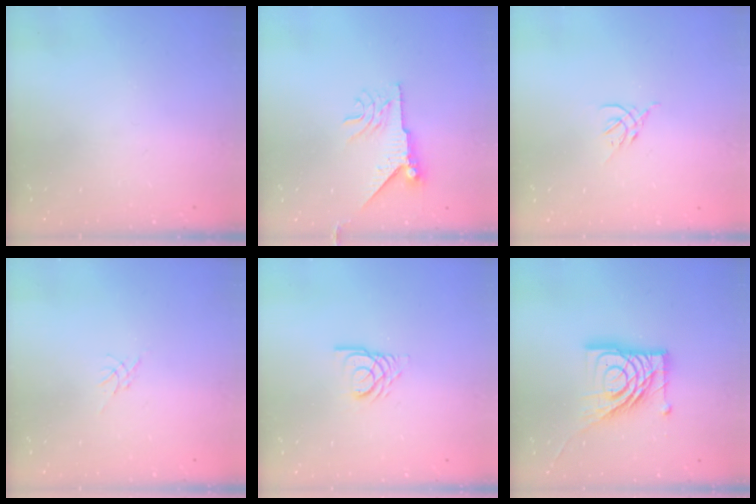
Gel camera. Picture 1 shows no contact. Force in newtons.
{"total": 9.4, "press": 9.3, "slide": 1.3}
{"total": 2.6, "press": 2.5, "slide": 0.8}
{"total": 0.0}
{"total": 5.7, "press": 5.7, "slide": 0.6}
{"total": 17.8, "press": 17.7, "slide": 2.0}